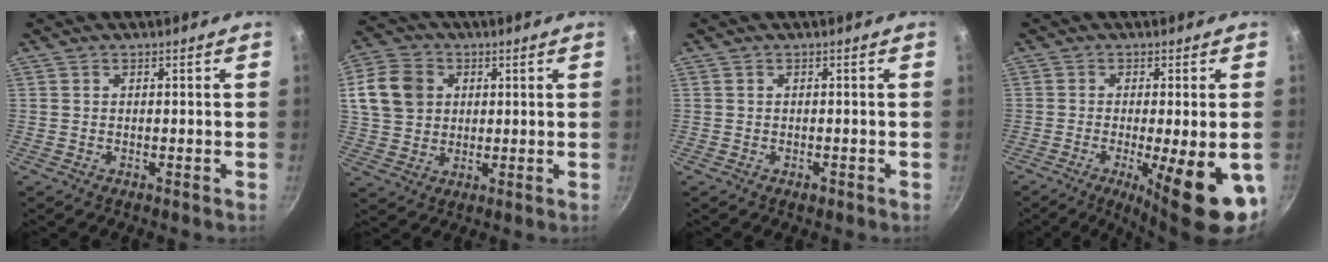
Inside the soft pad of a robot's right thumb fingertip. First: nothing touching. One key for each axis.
{"total": 14.2, "fx": 3.5, "fy": 11.8, "fz": 7.1, "tx": -0.143, "ty": 0.012, "tz": 0.059}
{"total": 1.1, "fx": -0.6, "fy": 0.7, "fz": 0.6, "tx": -0.010, "ty": 0.004, "tz": -0.006}
{"total": 15.2, "fx": -4.8, "fy": 3.8, "fz": 13.9, "tx": -0.182, "ty": -0.008, "tz": -0.059}